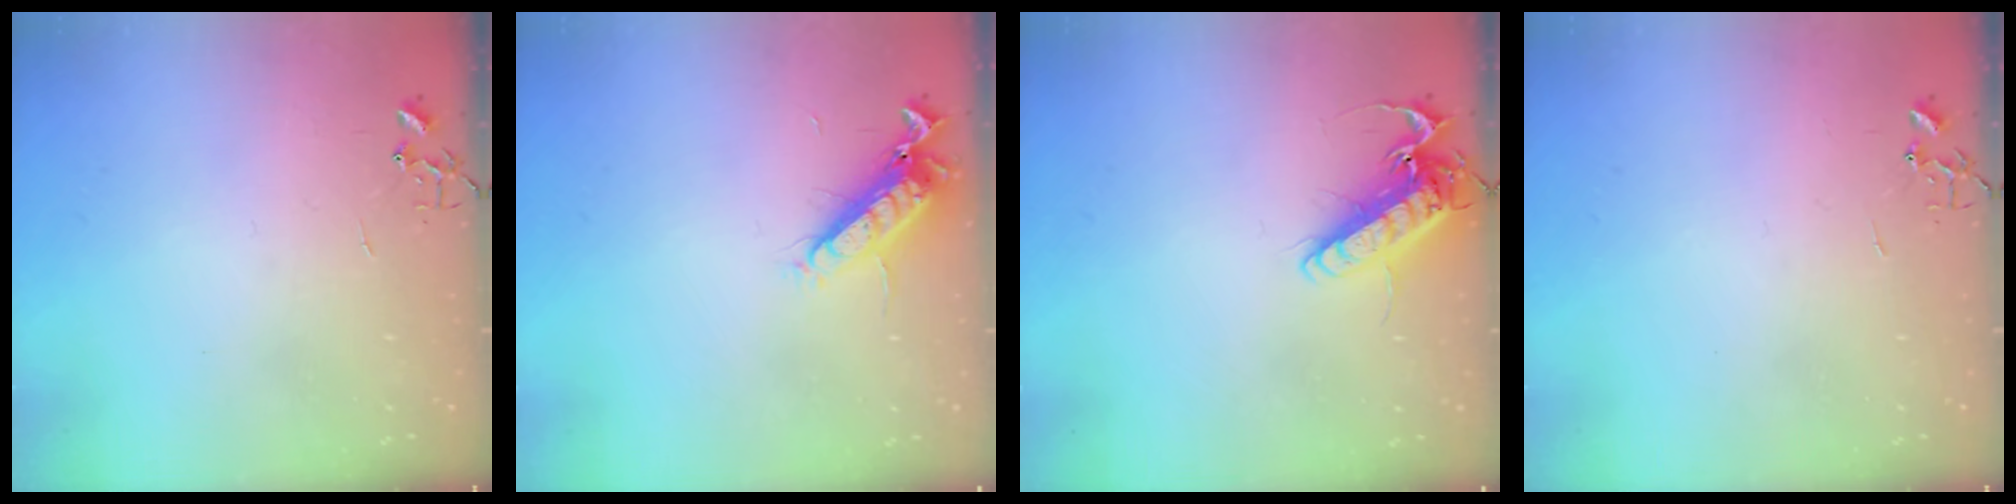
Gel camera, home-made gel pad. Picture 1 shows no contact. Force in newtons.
{"total": 13.5, "press": 13.3, "slide": 1.9}
{"total": 14.8, "press": 14.6, "slide": 2.4}
{"total": 0.0}